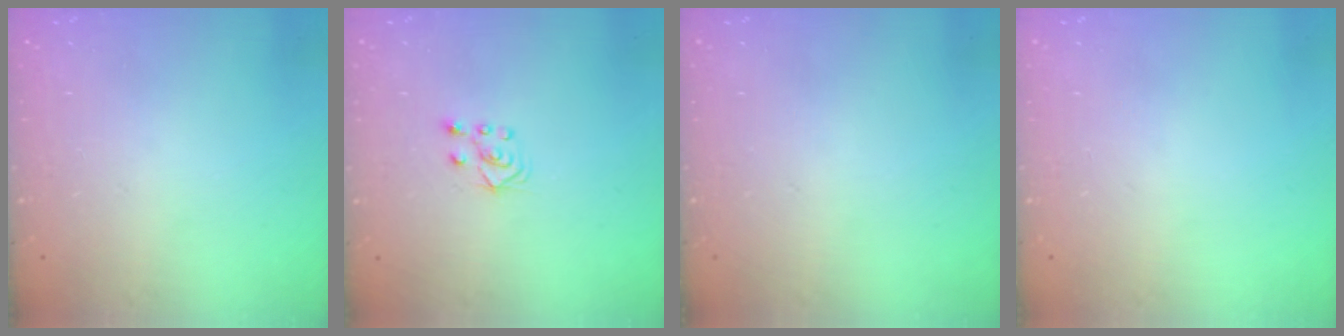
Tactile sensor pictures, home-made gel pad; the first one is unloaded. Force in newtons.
{"total": 4.1, "press": 4.1, "slide": 0.7}
{"total": 0.0}
{"total": 0.0}